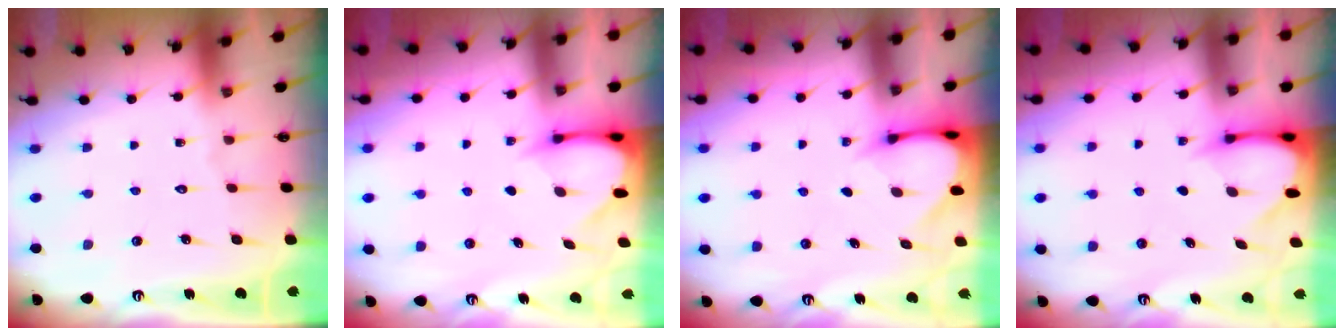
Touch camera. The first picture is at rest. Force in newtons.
{"total": 3.3, "press": 3.3, "slide": 0.3}
{"total": 3.3, "press": 3.3, "slide": 0.2}
{"total": 3.3, "press": 3.3, "slide": 0.3}